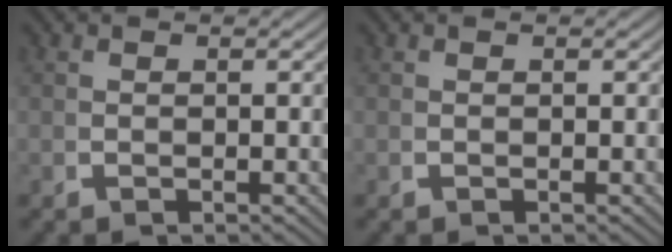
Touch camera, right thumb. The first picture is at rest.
{"total": 0.0}